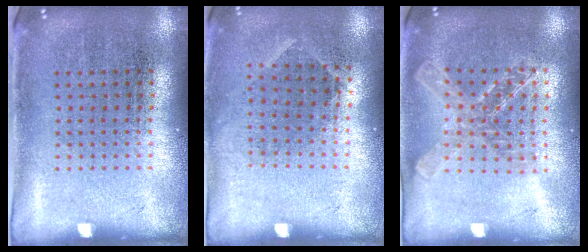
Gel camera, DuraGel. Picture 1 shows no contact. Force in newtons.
{"total": 0.9, "press": 0.7, "slide": 0.7}
{"total": 1.5, "press": 1.3, "slide": 0.6}